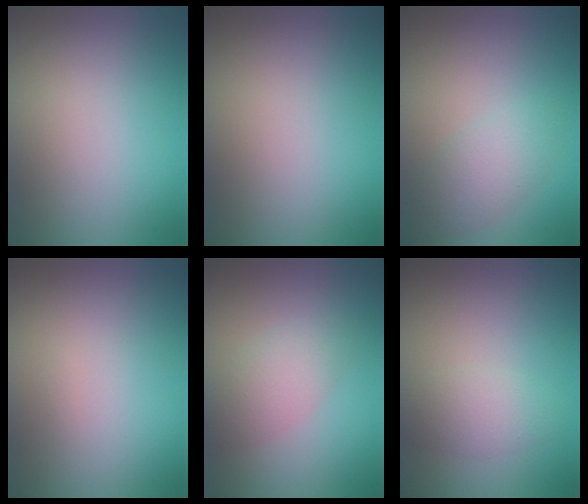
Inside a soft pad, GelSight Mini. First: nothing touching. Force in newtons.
{"total": 0.0}
{"total": 3.0, "press": 3.0, "slide": 0.1}
{"total": 0.0}
{"total": 2.7, "press": 2.7, "slide": 0.1}
{"total": 2.4, "press": 2.4, "slide": 0.0}